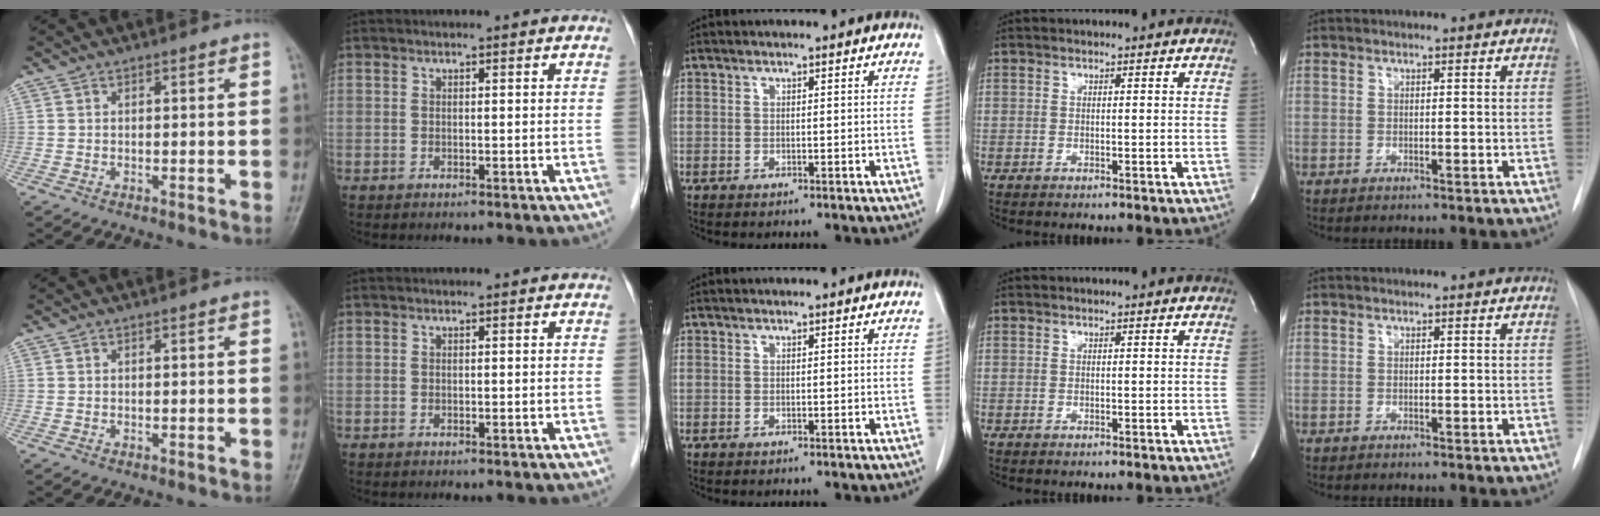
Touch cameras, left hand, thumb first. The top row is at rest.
{}